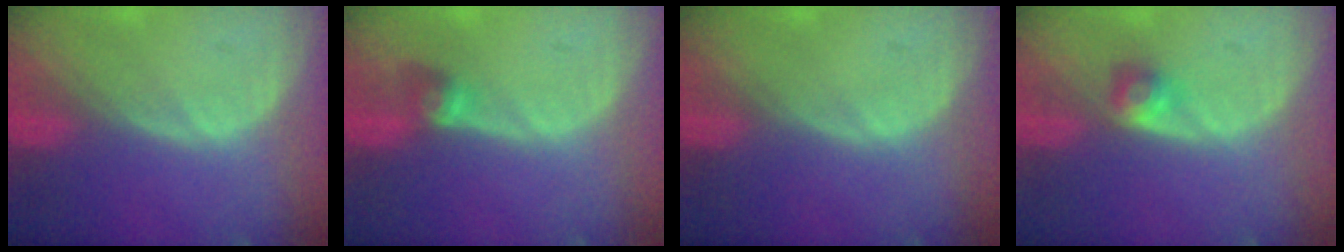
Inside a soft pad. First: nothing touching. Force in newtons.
{"total": 2.7, "press": 2.6, "slide": 0.5}
{"total": 0.0}
{"total": 2.5, "press": 2.3, "slide": 1.0}